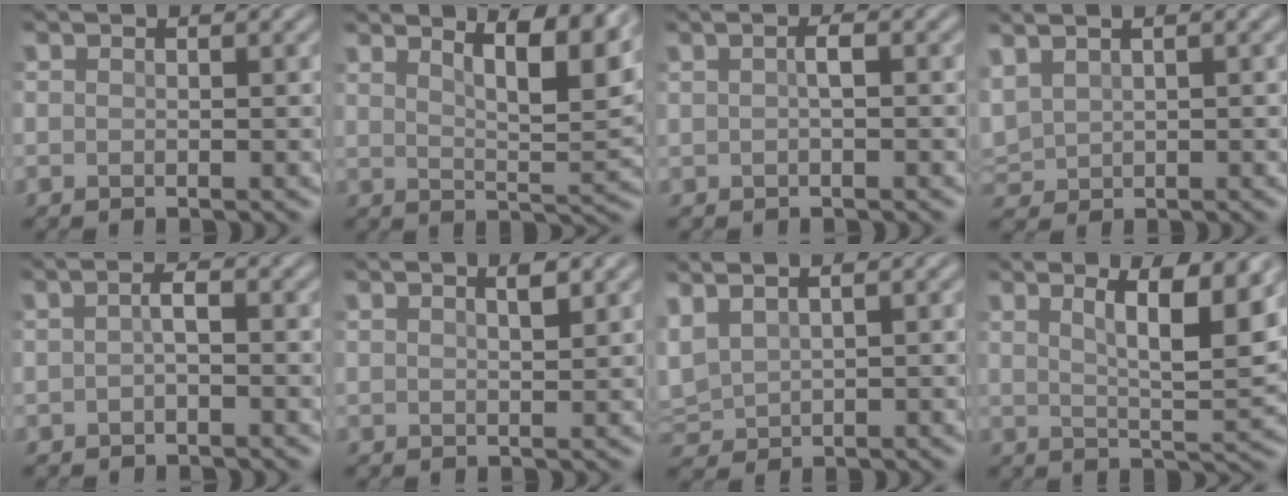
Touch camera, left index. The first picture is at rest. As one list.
[{"total": 7.1, "force": [4.6, 1.8, 5.1], "torque": [-0.074, 0.002, 0.067]}, {"total": 1.0, "force": [-0.1, 0.2, 0.9], "torque": [-0.023, 0.004, -0.003]}, {"total": 2.6, "force": [1.5, 1.5, 1.4], "torque": [-0.046, 0.008, 0.035]}, {"total": 1.3, "force": [-0.3, 0.4, 1.2], "torque": [-0.028, 0.002, -0.008]}, {"total": 1.6, "force": [1.1, 0.4, 1.1], "torque": [-0.016, 0.001, 0.016]}, {"total": 2.5, "force": [1.4, 1.5, 1.5], "torque": [-0.051, 0.008, 0.034]}, {"total": 6.8, "force": [3.4, 1.7, 5.6], "torque": [-0.081, -0.001, 0.057]}]